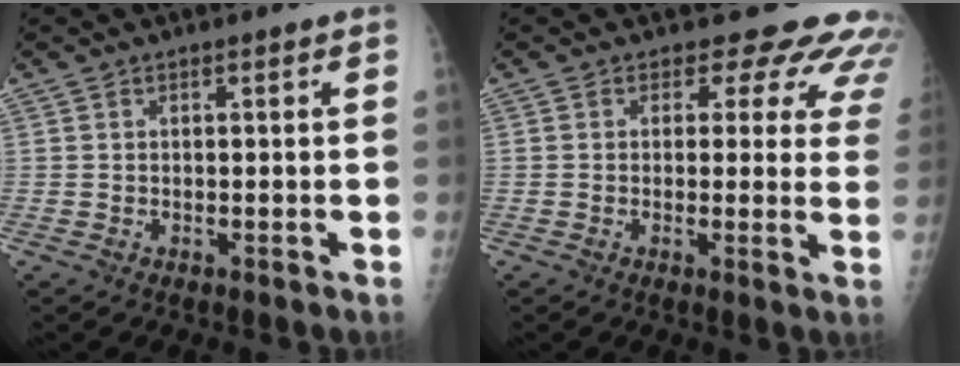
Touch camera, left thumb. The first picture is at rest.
{"total": 10.9, "force": [9.2, 5.5, 1.9], "torque": [0.035, -0.042, 0.071]}